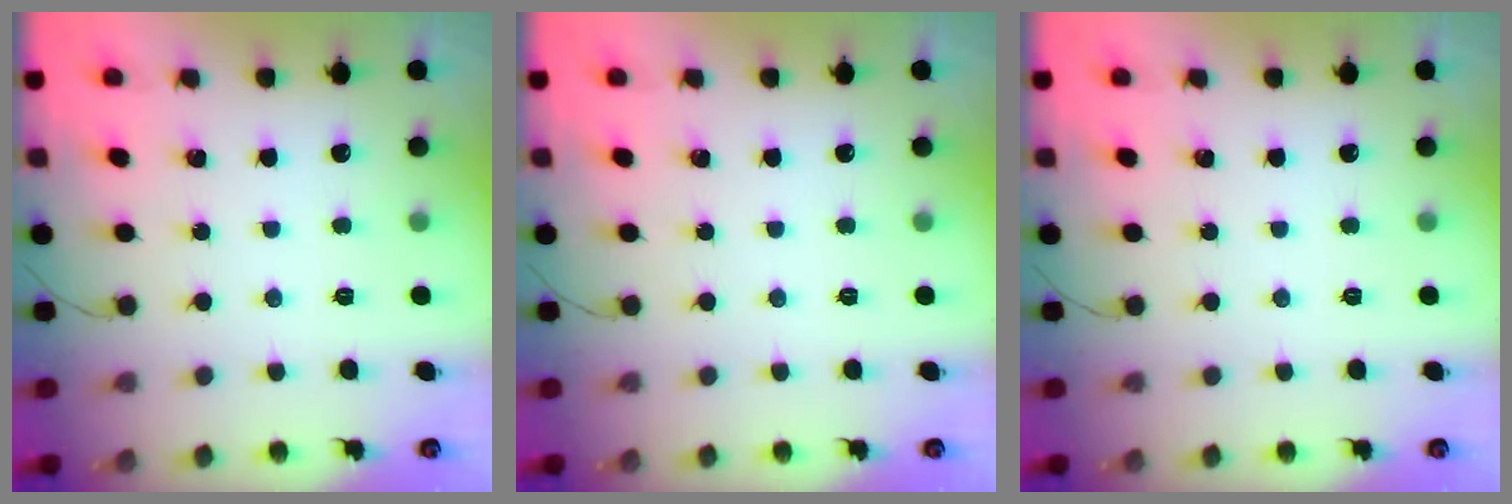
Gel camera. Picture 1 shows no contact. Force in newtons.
{"total": 0.0}
{"total": 0.0}